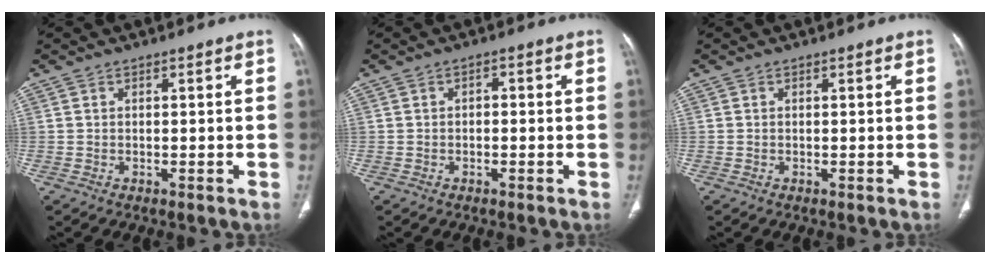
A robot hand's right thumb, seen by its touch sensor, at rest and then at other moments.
{"total": 1.2, "force": [-0.2, 0.8, 0.9], "torque": [-0.009, 0.007, -0.005]}
{"total": 0.0}